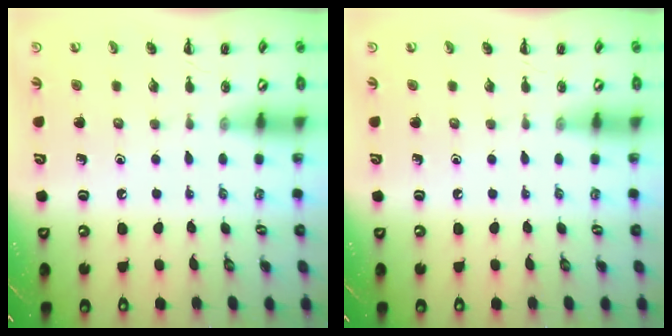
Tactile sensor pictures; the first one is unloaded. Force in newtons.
{"total": 0.0}